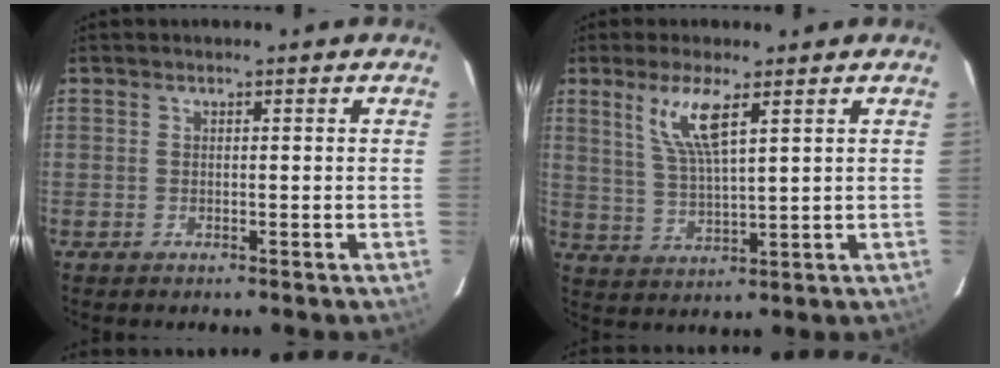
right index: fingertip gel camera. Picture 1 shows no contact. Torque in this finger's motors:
{"motor_torque": [0.61, 0.11, 0.28, 0.13]}